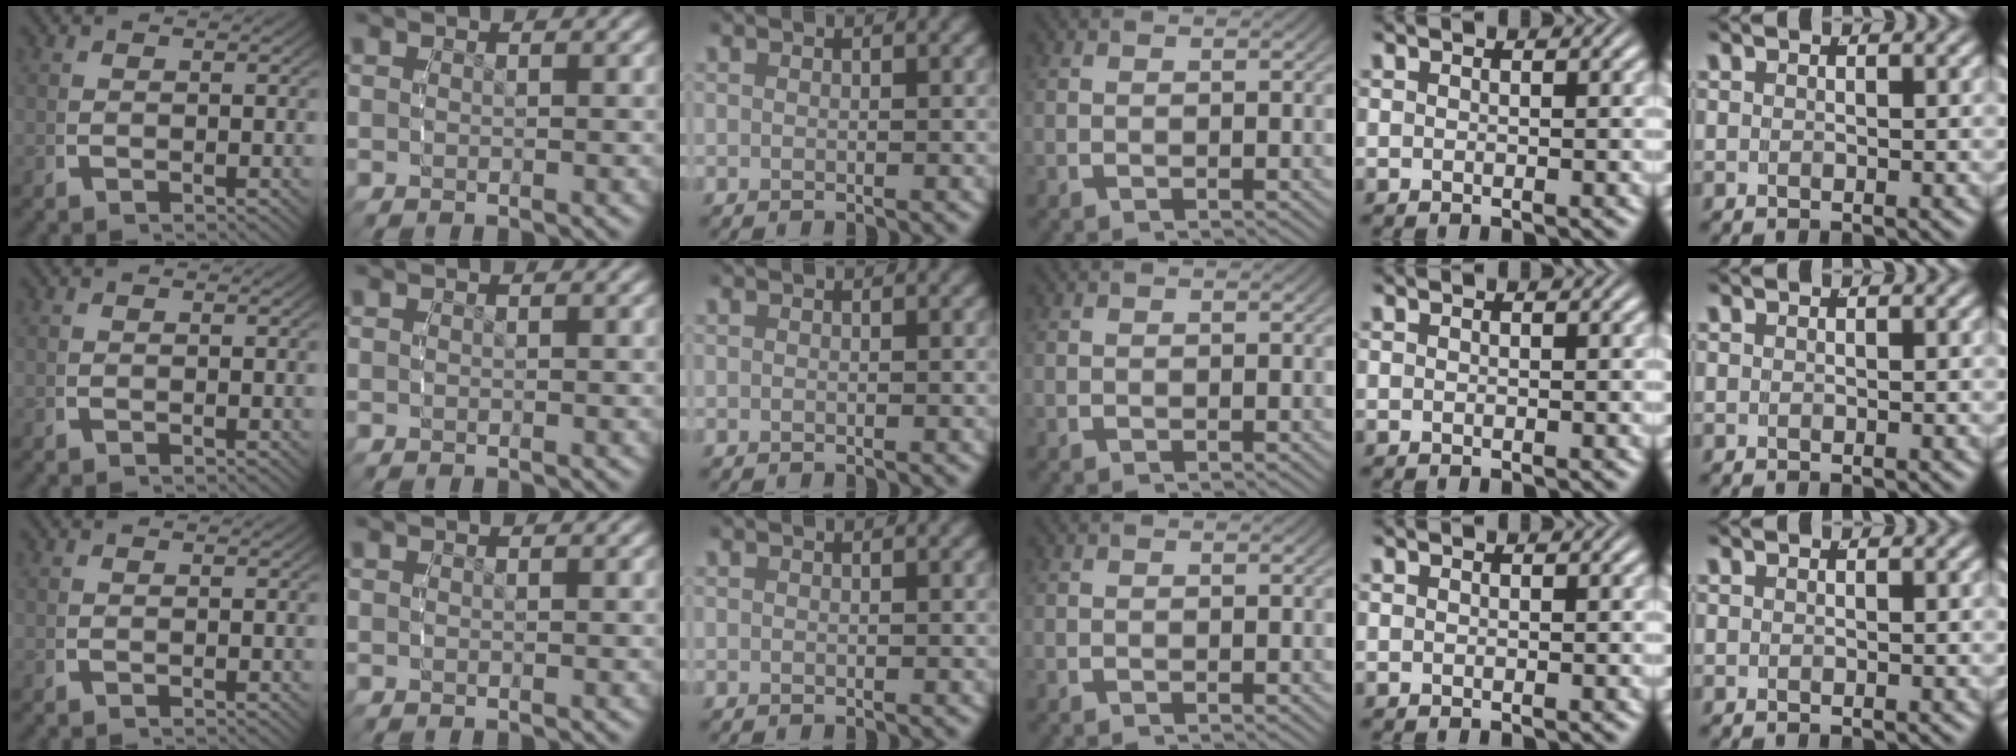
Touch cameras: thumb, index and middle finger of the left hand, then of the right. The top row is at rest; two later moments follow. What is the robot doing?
{"motion": "reach", "object": "toothpaste"}